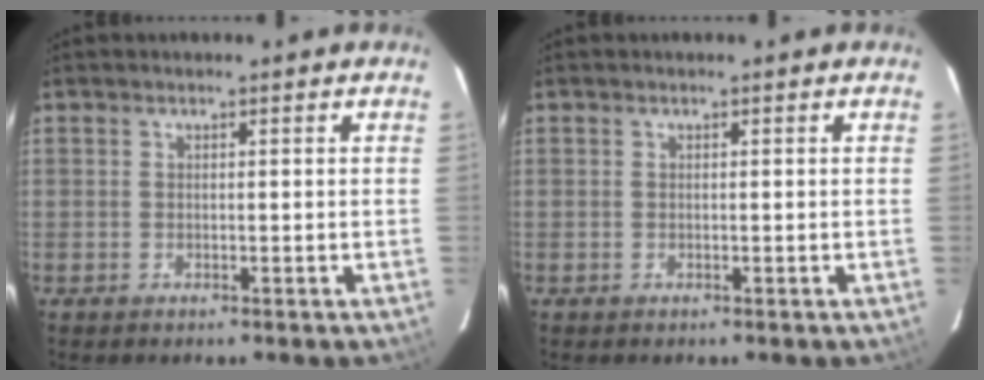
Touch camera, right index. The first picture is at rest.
{"total": 0.0}